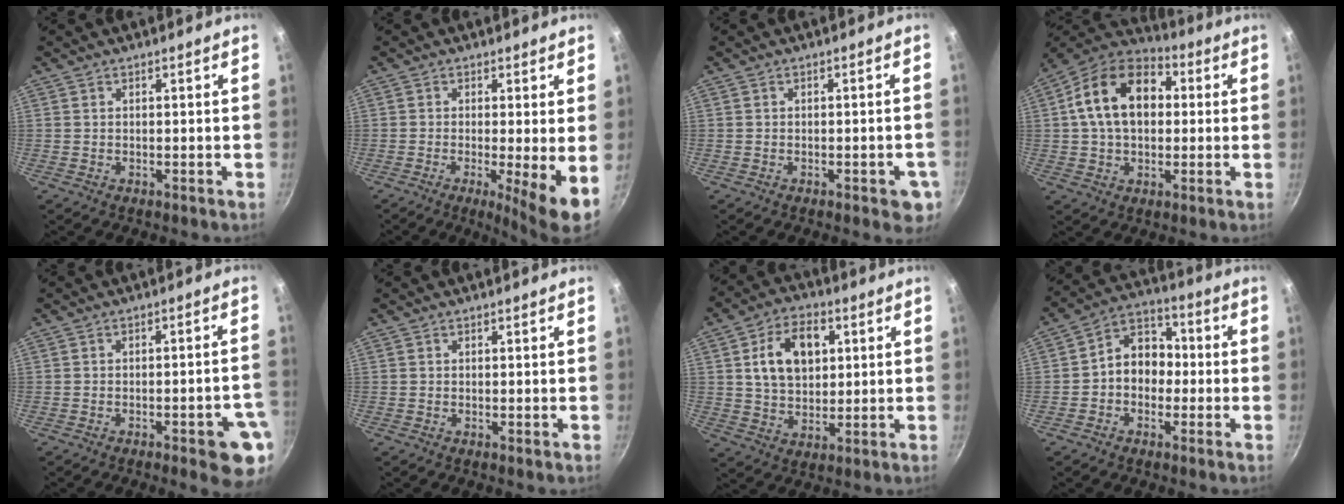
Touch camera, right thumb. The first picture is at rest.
{"total": 7.5, "force": [-1.0, 0.8, 7.4], "torque": [-0.108, -0.015, -0.015]}
{"total": 4.9, "force": [-1.8, 2.1, 4.0], "torque": [-0.031, 0.006, -0.020]}
{"total": 16.3, "force": [2.3, 11.3, 11.6], "torque": [-0.168, 0.030, 0.021]}
{"total": 9.2, "force": [-3.8, 2.4, 8.0], "torque": [-0.069, 0.023, -0.040]}
{"total": 0.0}
{"total": 12.5, "force": [3.2, 8.5, 8.6], "torque": [-0.120, 0.001, 0.051]}
{"total": 9.0, "force": [-1.1, 7.2, 5.3], "torque": [-0.036, 0.037, -0.037]}